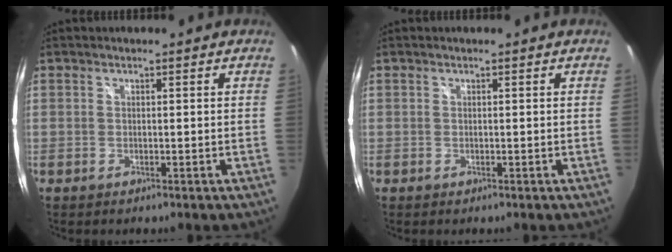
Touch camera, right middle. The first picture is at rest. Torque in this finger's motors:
{"motor_torque": [-0.52, -0.35, -0.01, 0.01]}